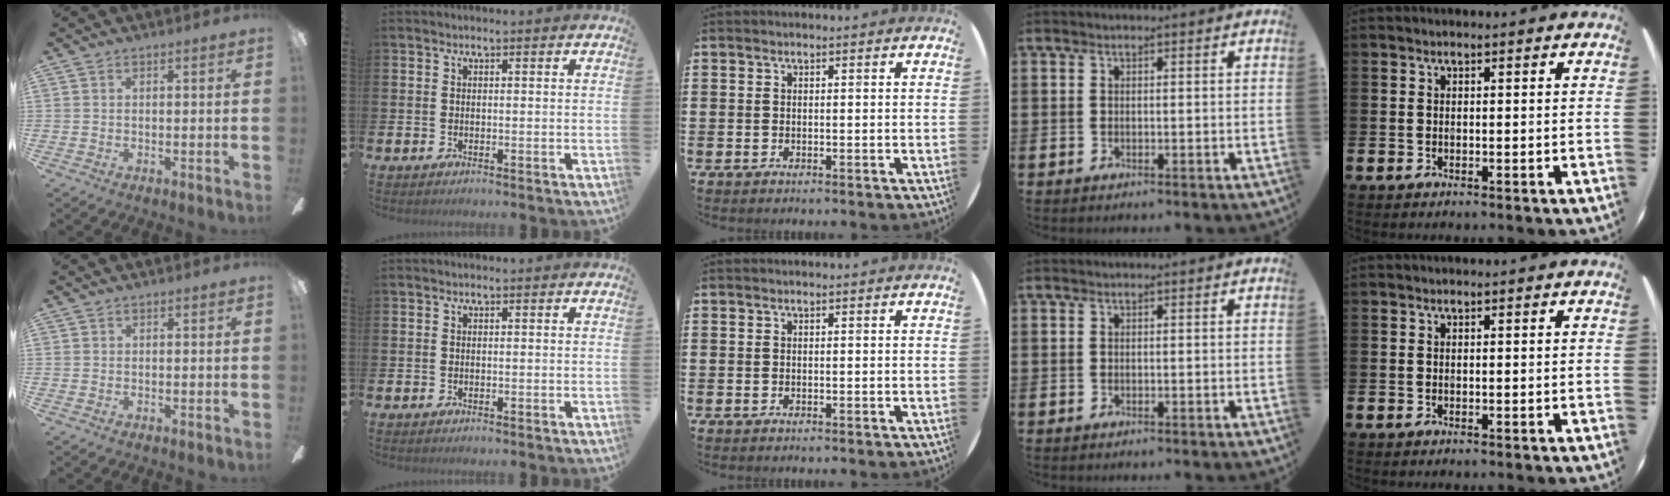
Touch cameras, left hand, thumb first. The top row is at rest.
{}